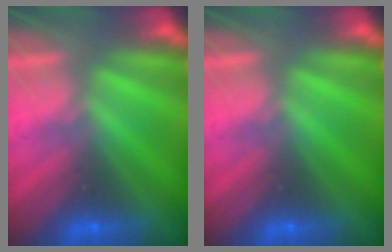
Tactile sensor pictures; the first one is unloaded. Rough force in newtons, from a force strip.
{"total": 0.0}